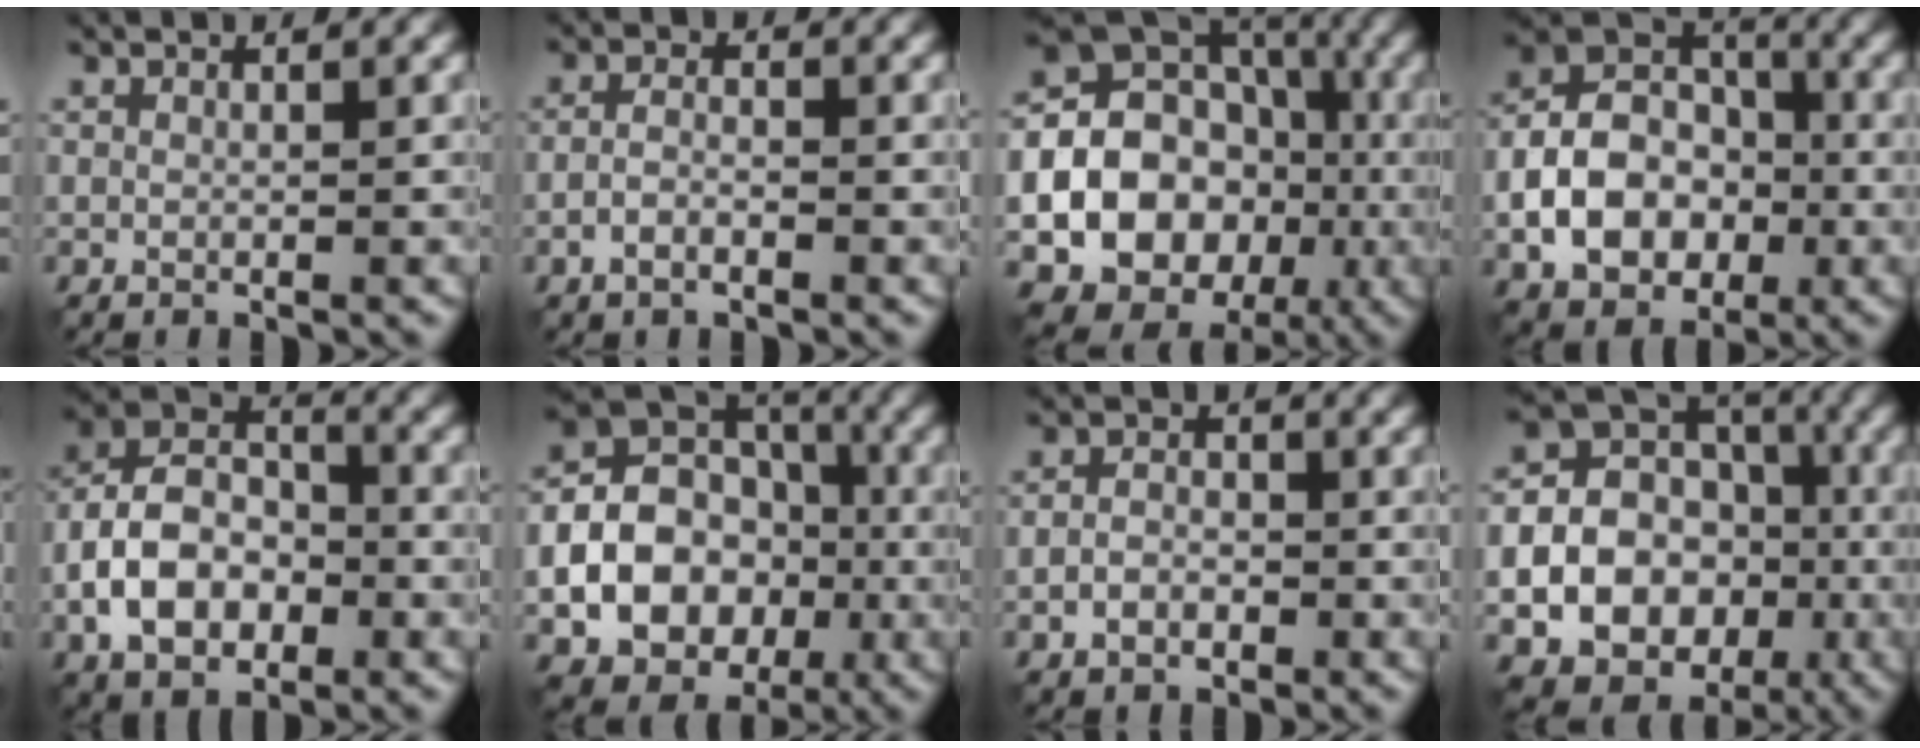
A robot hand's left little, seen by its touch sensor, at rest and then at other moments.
{"total": 2.0, "force": [-1.1, 0.9, 1.5], "torque": [-0.028, 0.004, -0.026]}
{"total": 20.1, "force": [-4.3, 17.8, 8.2], "torque": [-0.157, -0.002, -0.085]}
{"total": 8.9, "force": [-2.3, 6.3, 5.8], "torque": [-0.099, 0.006, -0.049]}
{"total": 9.0, "force": [-2.6, 5.8, 6.4], "torque": [-0.123, 0.012, -0.061]}
{"total": 13.0, "force": [-3.0, 10.5, 7.0], "torque": [-0.121, -0.019, -0.070]}
{"total": 2.7, "force": [-1.1, 1.9, 1.5], "torque": [-0.024, 0.003, -0.023]}
{"total": 19.9, "force": [-5.3, 17.7, 7.5], "torque": [-0.163, -0.019, -0.099]}